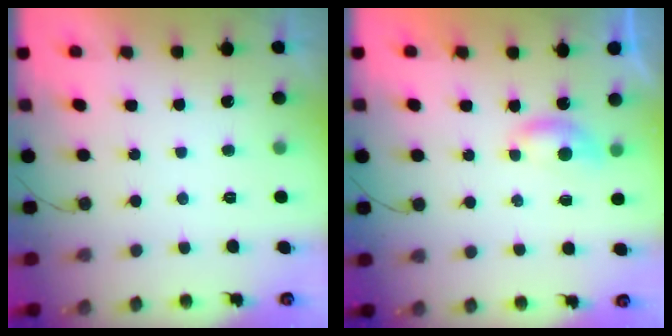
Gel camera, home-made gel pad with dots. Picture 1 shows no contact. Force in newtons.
{"total": 3.8, "press": 3.8, "slide": 0.2}